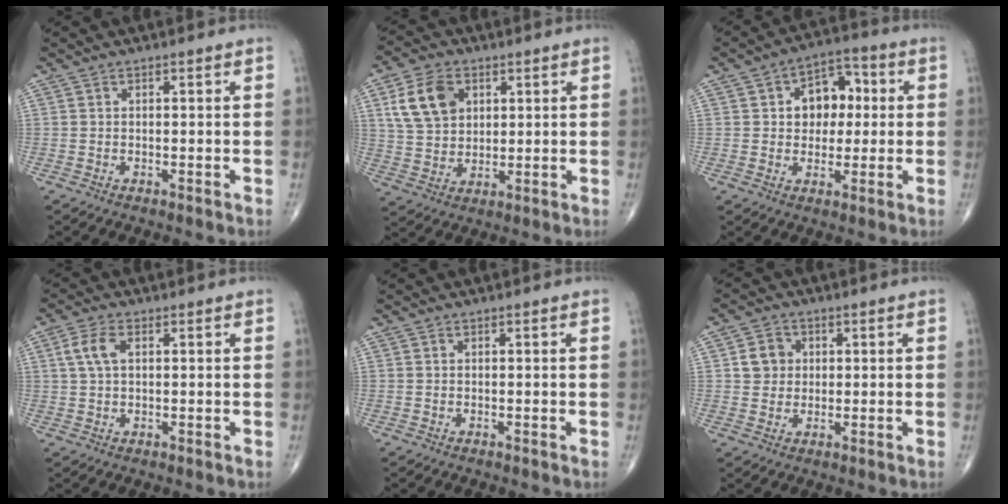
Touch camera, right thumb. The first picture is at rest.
{"total": 10.5, "force": [3.8, 7.5, 6.3], "torque": [-0.102, -0.007, 0.075]}
{"total": 9.7, "force": [1.4, 7.0, 6.5], "torque": [-0.051, 0.020, 0.014]}
{"total": 4.8, "force": [1.3, 2.6, 3.8], "torque": [-0.086, 0.008, 0.024]}
{"total": 0.0}
{"total": 4.7, "force": [0.9, 4.3, 1.7], "torque": [-0.006, 0.001, 0.011]}